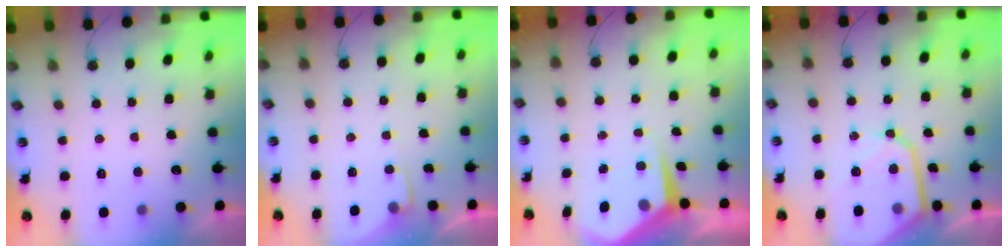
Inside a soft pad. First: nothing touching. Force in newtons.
{"total": 3.6, "press": 3.6, "slide": 0.6}
{"total": 5.3, "press": 5.3, "slide": 0.1}
{"total": 12.7, "press": 12.6, "slide": 1.2}